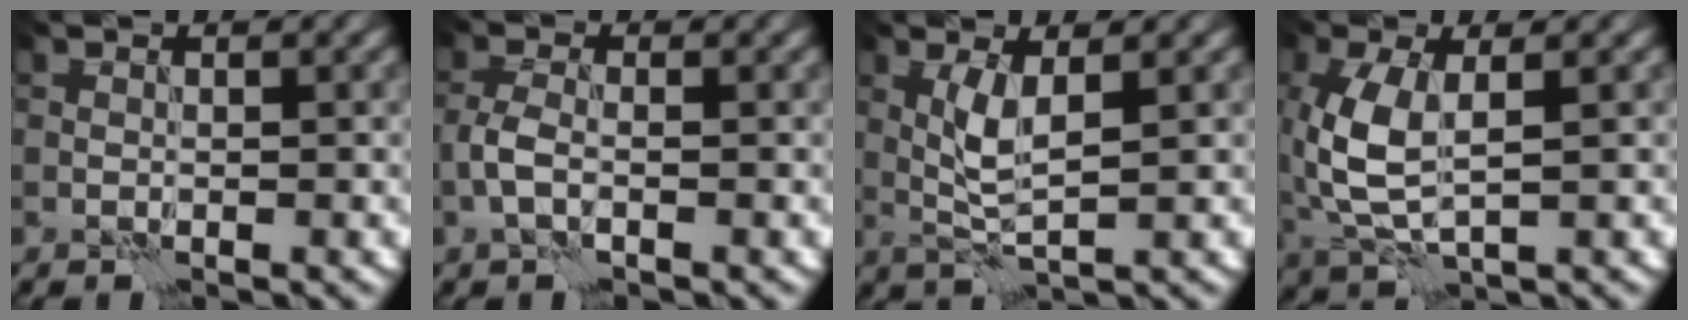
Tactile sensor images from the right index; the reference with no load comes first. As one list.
[{"total": 2.0, "force": [-0.8, 0.9, 1.6], "torque": [-0.036, 0.003, -0.021]}, {"total": 3.2, "force": [0.7, 0.7, 3.1], "torque": [-0.070, 0.000, 0.016]}, {"total": 6.1, "force": [0.4, 2.8, 5.4], "torque": [-0.141, 0.000, 0.010]}]